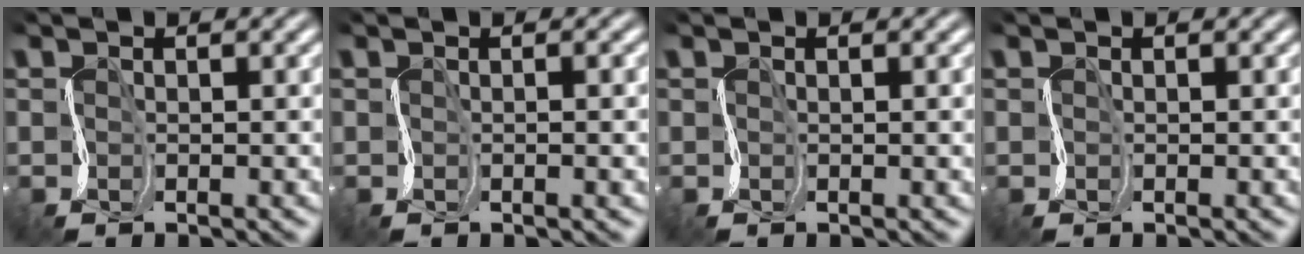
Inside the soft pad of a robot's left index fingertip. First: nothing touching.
{"total": 1.6, "force": [0.4, 0.6, 1.4], "torque": [-0.015, 0.007, -0.003]}
{"total": 1.0, "force": [0.5, 0.4, 0.9], "torque": [-0.012, 0.005, 0.003]}
{"total": 0.0}